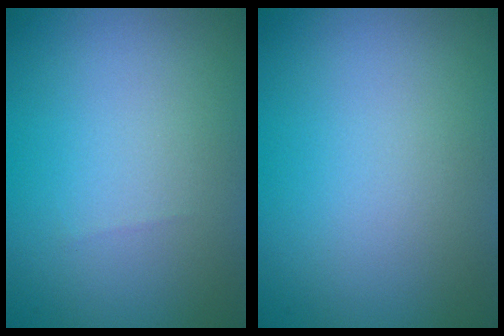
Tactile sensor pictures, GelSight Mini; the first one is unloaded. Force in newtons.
{"total": 0.0}